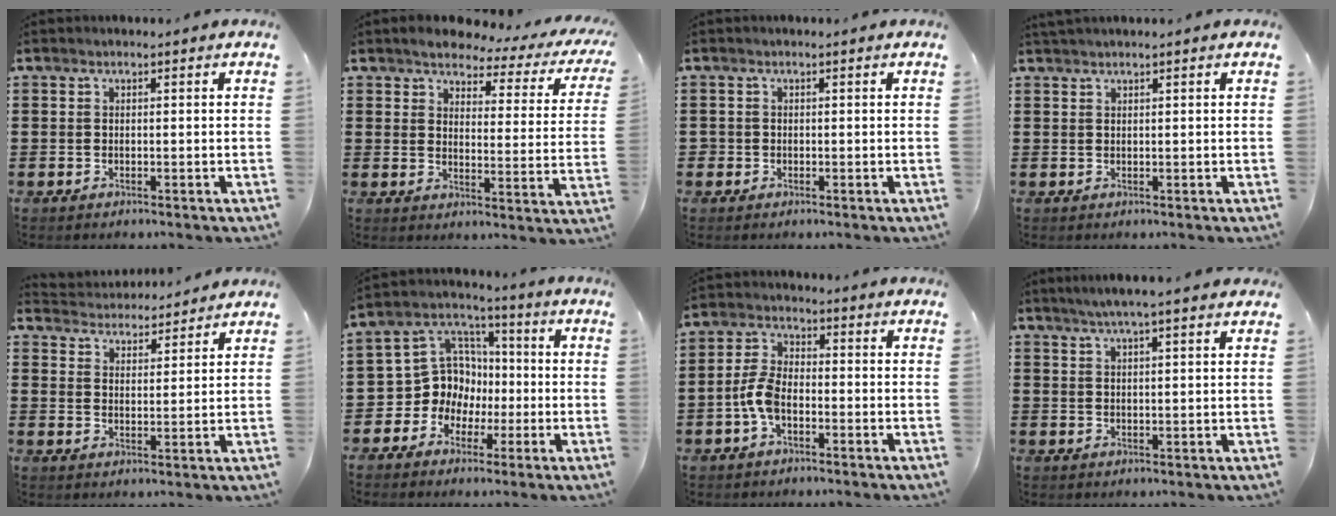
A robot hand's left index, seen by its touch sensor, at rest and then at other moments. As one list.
[{"total": 3.8, "force": [3.3, 0.8, 1.7], "torque": [-0.047, -0.024, 0.048]}, {"total": 0.8, "force": [-0.1, 0.8, 0.1], "torque": [-0.004, 0.003, -0.004]}, {"total": 1.1, "force": [0.9, -0.1, 0.6], "torque": [-0.011, -0.001, 0.018]}, {"total": 4.2, "force": [4.1, 0.3, -0.1], "torque": [-0.017, -0.024, 0.072]}, {"total": 9.3, "force": [-1.0, 8.9, 2.6], "torque": [-0.096, 0.000, -0.016]}, {"total": 5.2, "force": [-1.8, 2.7, 4.1], "torque": [-0.113, -0.004, -0.044]}, {"total": 3.6, "force": [3.0, -0.3, 2.0], "torque": [-0.047, -0.004, 0.053]}]